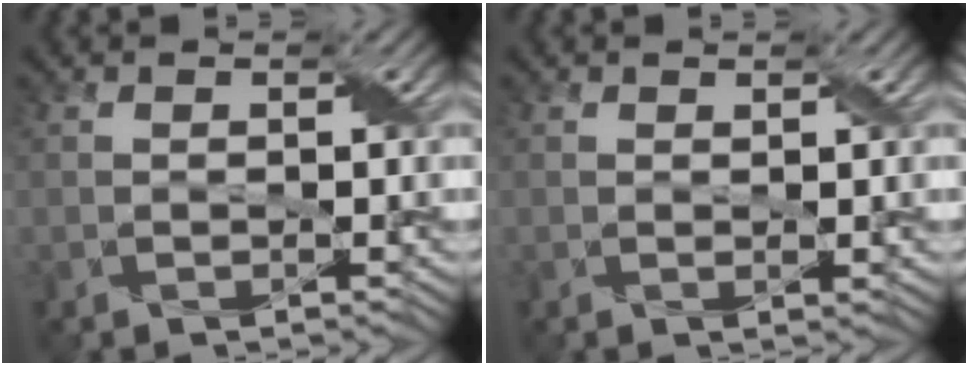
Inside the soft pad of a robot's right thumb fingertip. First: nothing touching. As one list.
[{"total": 0.6, "force": [0.4, 0.1, 0.4], "torque": [-0.009, 0.001, 0.008]}]